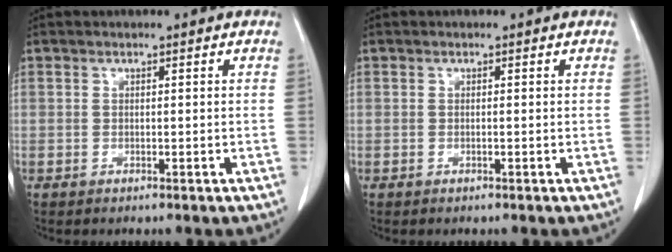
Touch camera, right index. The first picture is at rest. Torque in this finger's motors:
{"motor_torque": [-0.06, 0.03, -0.01, -0.01]}